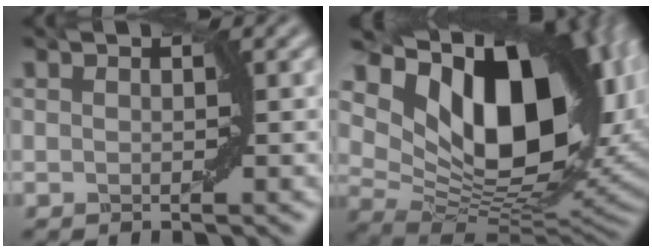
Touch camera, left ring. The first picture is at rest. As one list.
[{"total": 17.4, "force": [6.1, 10.0, 12.8], "torque": [-0.197, 0.004, 0.110]}]